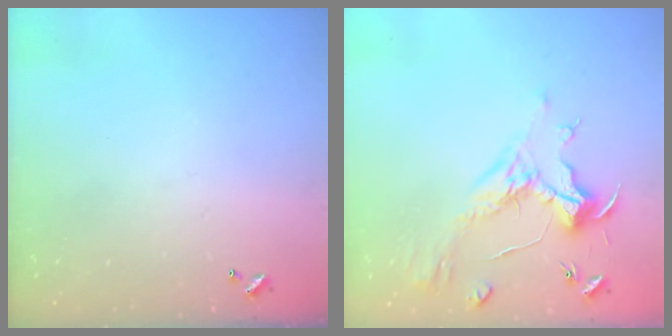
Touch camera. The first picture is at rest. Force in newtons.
{"total": 1.0, "press": 0.2, "slide": 1.0}